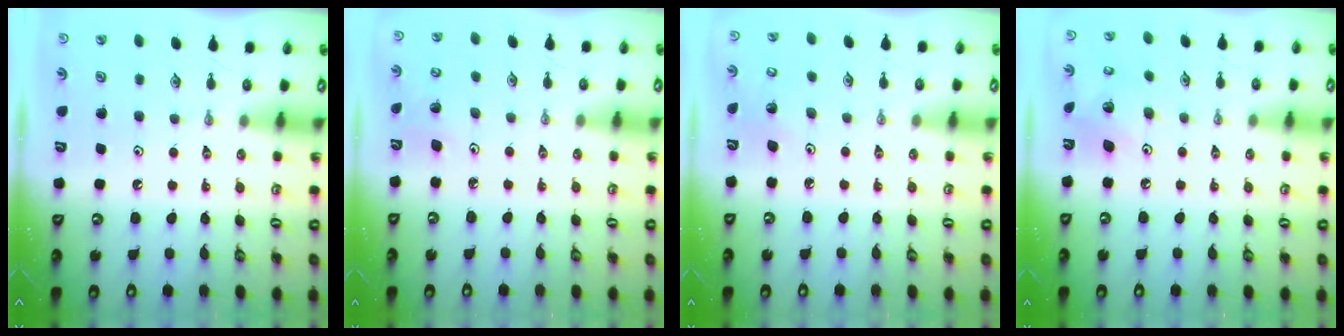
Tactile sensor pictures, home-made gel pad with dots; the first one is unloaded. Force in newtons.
{"total": 4.7, "press": 4.7, "slide": 0.7}
{"total": 2.9, "press": 2.8, "slide": 1.0}
{"total": 7.8, "press": 7.7, "slide": 0.5}